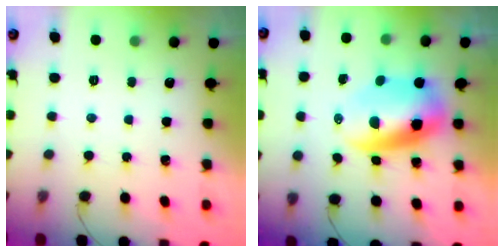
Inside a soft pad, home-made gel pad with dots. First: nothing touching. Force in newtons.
{"total": 8.9, "press": 8.7, "slide": 2.2}